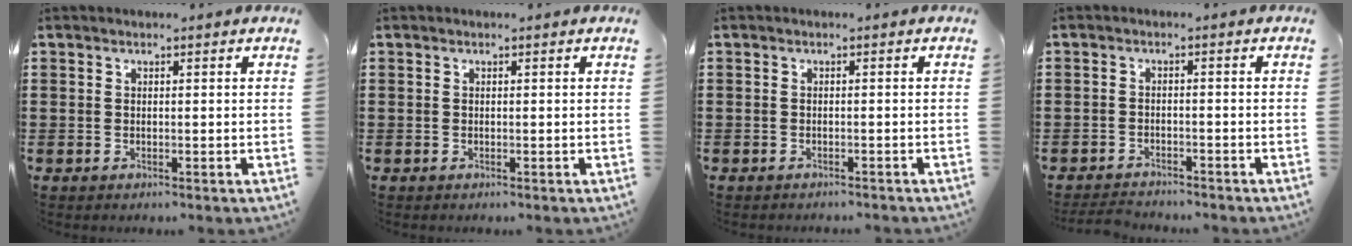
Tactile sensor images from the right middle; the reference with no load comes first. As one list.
[{"total": 0.0}, {"total": 0.7, "force": [-0.7, 0.0, 0.0], "torque": [-0.002, 0.000, -0.015]}, {"total": 2.7, "force": [-2.6, 0.6, 0.0], "torque": [-0.007, -0.001, -0.057]}]